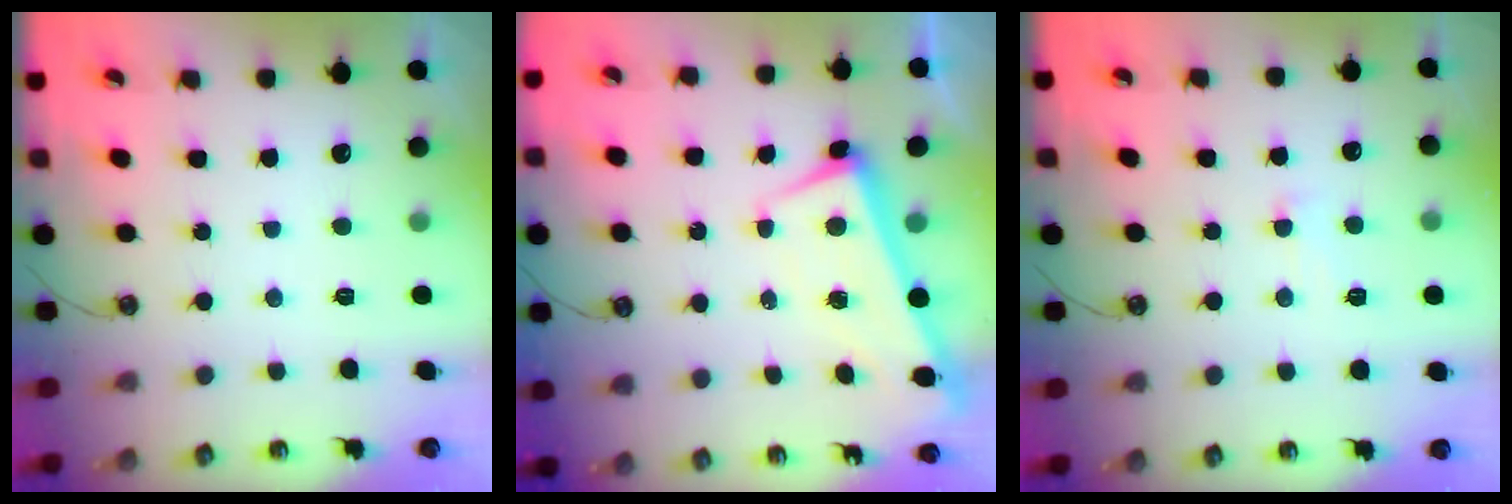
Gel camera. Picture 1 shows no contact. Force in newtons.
{"total": 1.6, "press": 0.6, "slide": 1.5}
{"total": 0.6, "press": 0.0, "slide": 0.6}